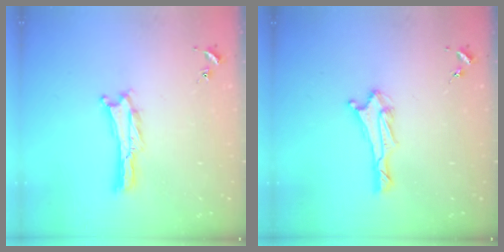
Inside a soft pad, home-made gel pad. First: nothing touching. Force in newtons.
{"total": 2.9, "press": 2.8, "slide": 0.7}